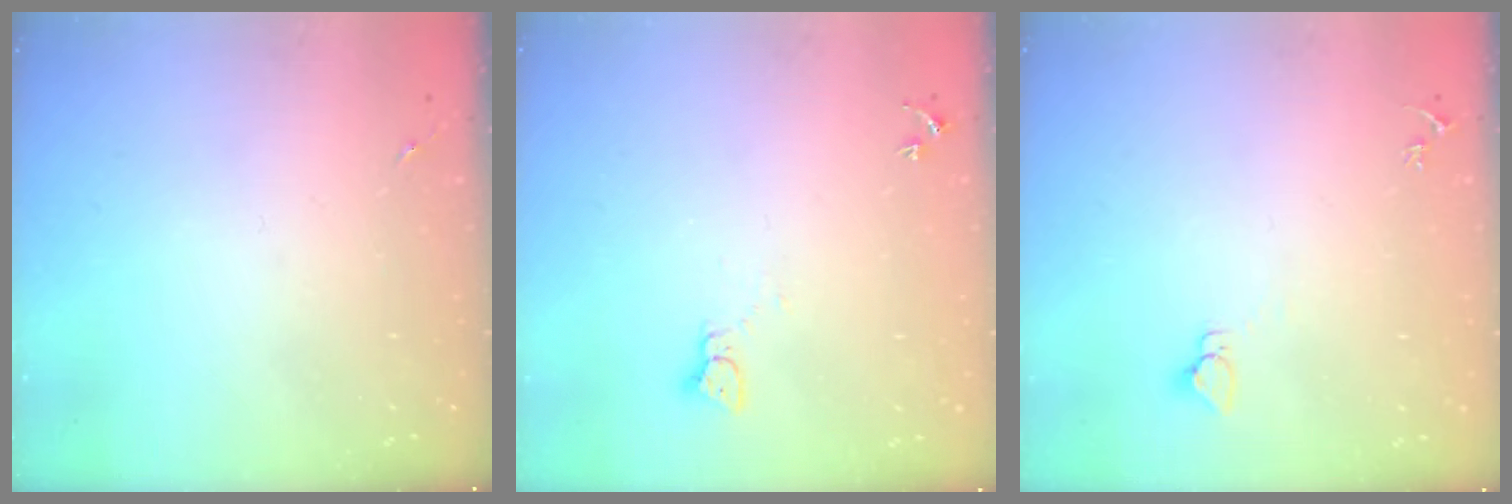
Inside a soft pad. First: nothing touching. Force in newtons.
{"total": 3.1, "press": 3.1, "slide": 0.1}
{"total": 2.9, "press": 2.9, "slide": 0.1}